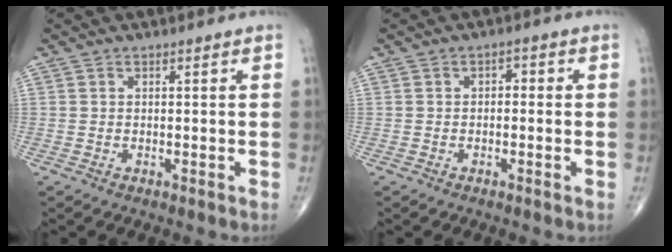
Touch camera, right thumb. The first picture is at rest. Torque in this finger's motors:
{"motor_torque": [-0.07, -0.20, 0.07, 0.20, 0.03]}